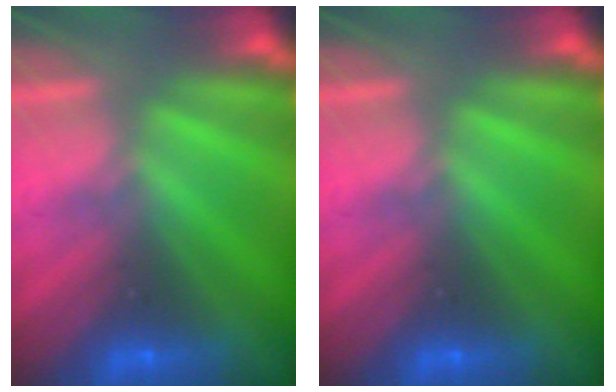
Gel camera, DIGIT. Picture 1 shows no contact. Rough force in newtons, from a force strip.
{"total": 0.0}